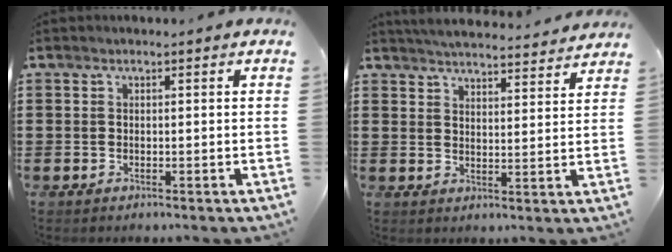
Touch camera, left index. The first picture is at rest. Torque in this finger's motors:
{"motor_torque": [-0.78, -1.35, -0.44, -0.21]}